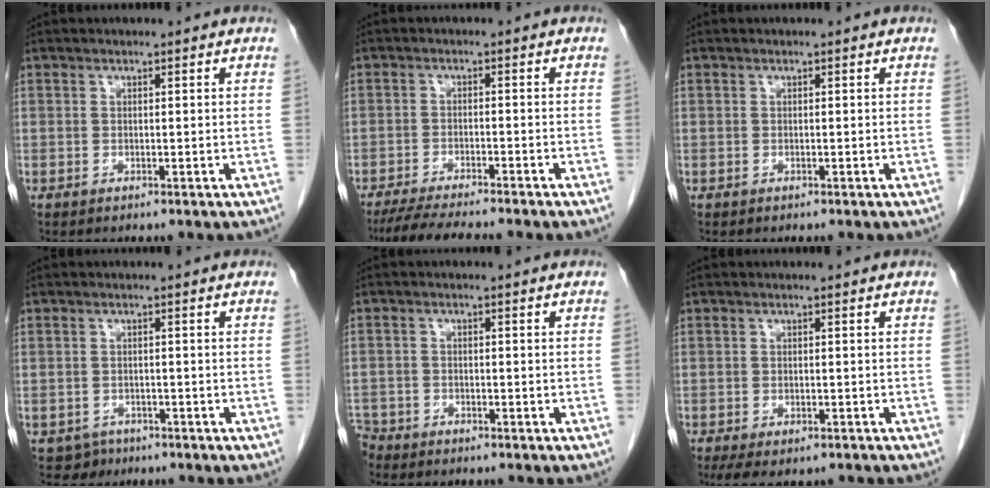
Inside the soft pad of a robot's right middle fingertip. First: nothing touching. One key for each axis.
{"total": 8.4, "fx": -7.3, "fy": -0.2, "fz": 4.1, "tx": -0.058, "ty": -0.020, "tz": -0.117}
{"total": 0.0}
{"total": 2.5, "fx": -1.7, "fy": 1.9, "fz": -0.4, "tx": 0.001, "ty": 0.007, "tz": -0.024}
{"total": 4.5, "fx": -4.0, "fy": 2.0, "fz": 0.3, "tx": -0.008, "ty": -0.003, "tz": -0.076}
{"total": 7.0, "fx": -5.2, "fy": 3.0, "fz": 3.6, "tx": -0.049, "ty": -0.008, "tz": -0.072}